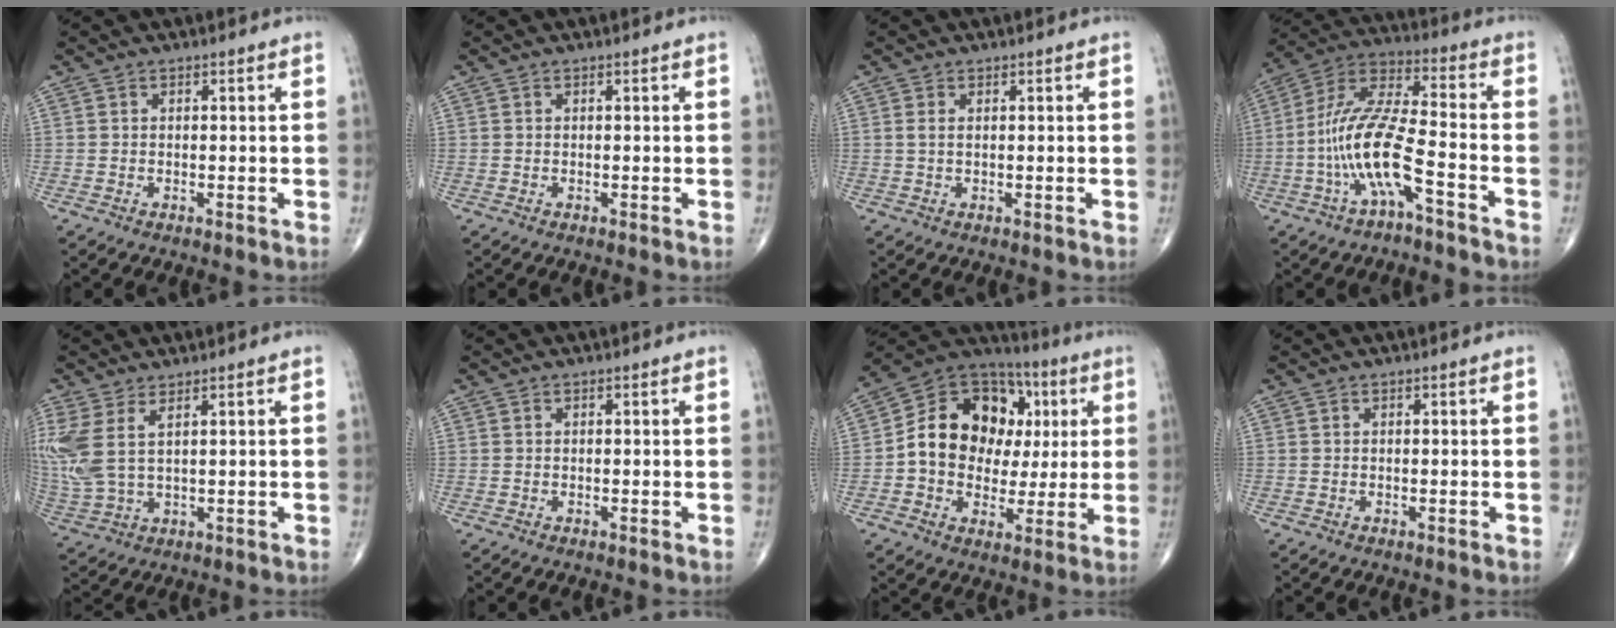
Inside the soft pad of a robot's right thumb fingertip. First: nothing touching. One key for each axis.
{"total": 0.0}
{"total": 1.3, "fx": 0.3, "fy": 0.7, "fz": 1.1, "tx": -0.030, "ty": 0.006, "tz": 0.010}
{"total": 14.0, "fx": -5.2, "fy": 3.6, "fz": 12.5, "tx": -0.267, "ty": 0.054, "tz": -0.100}
{"total": 10.6, "fx": 3.6, "fy": 4.9, "fz": 8.7, "tx": -0.233, "ty": -0.009, "tz": 0.088}
{"total": 0.0}
{"total": 18.5, "fx": 2.2, "fy": 14.6, "fz": 11.2, "tx": -0.138, "ty": 0.029, "tz": 0.036}
{"total": 0.0}